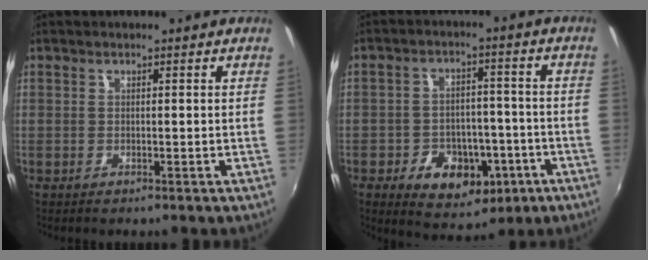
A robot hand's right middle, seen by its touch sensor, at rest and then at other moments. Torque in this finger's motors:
{"motor_torque": [-0.16, -0.22, 0.13, 0.00]}